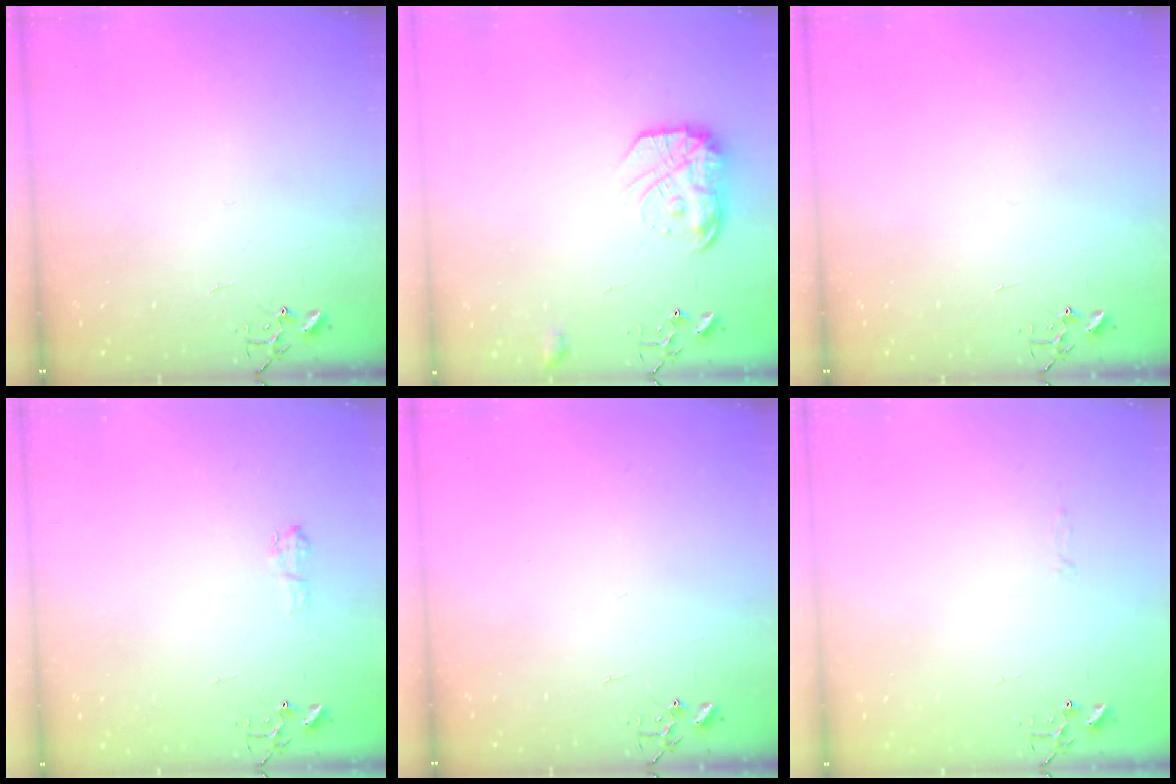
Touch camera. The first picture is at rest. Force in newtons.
{"total": 14.3, "press": 14.3, "slide": 0.9}
{"total": 0.0}
{"total": 6.3, "press": 6.3, "slide": 0.8}
{"total": 0.0}
{"total": 2.8, "press": 2.8, "slide": 0.4}